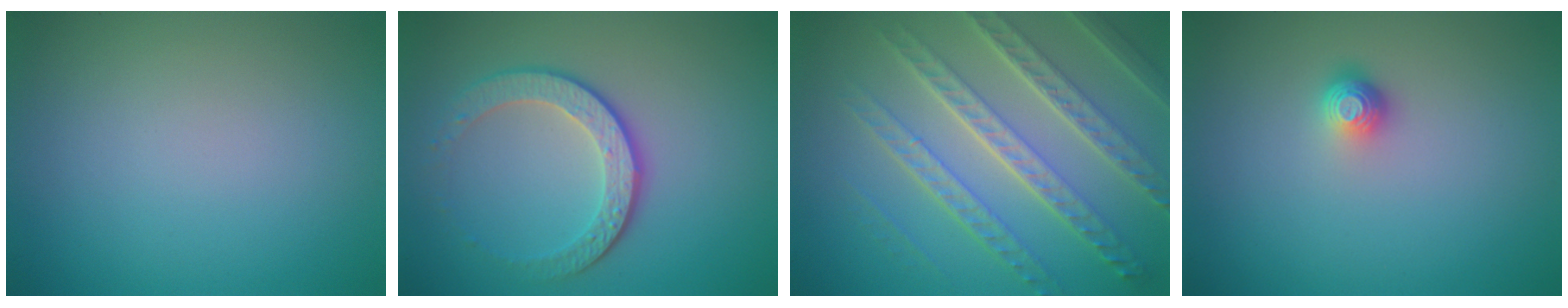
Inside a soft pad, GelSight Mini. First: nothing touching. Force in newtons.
{"total": 4.0, "press": 3.1, "slide": 2.5}
{"total": 7.7, "press": 5.6, "slide": 5.3}
{"total": 1.6, "press": 1.2, "slide": 1.1}